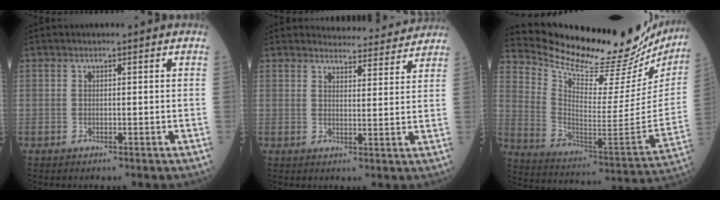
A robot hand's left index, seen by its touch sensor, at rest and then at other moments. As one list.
[{"total": 8.6, "force": [8.5, 1.4, 0.6], "torque": [0.005, -0.008, 0.092]}, {"total": 29.6, "force": [27.0, 5.3, 10.8], "torque": [-0.185, -0.106, 0.365]}]